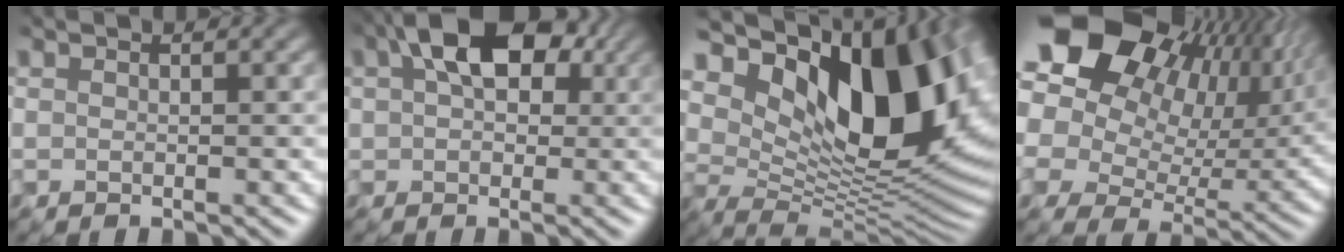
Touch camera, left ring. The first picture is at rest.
{"total": 8.3, "force": [3.3, 4.9, 5.8], "torque": [-0.087, 0.024, 0.032]}
{"total": 15.9, "force": [5.9, 8.3, 12.2], "torque": [-0.175, -0.002, 0.108]}
{"total": 19.5, "force": [9.7, 12.7, 11.1], "torque": [-0.225, 0.056, 0.166]}